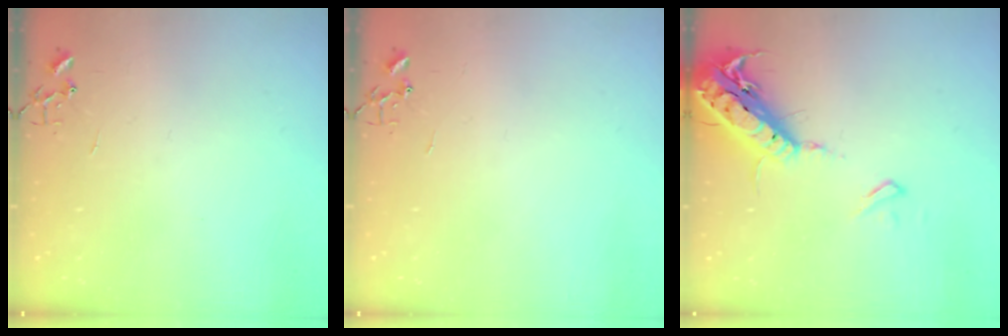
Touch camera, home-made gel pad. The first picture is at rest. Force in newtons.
{"total": 0.0}
{"total": 19.4, "press": 19.0, "slide": 4.2}